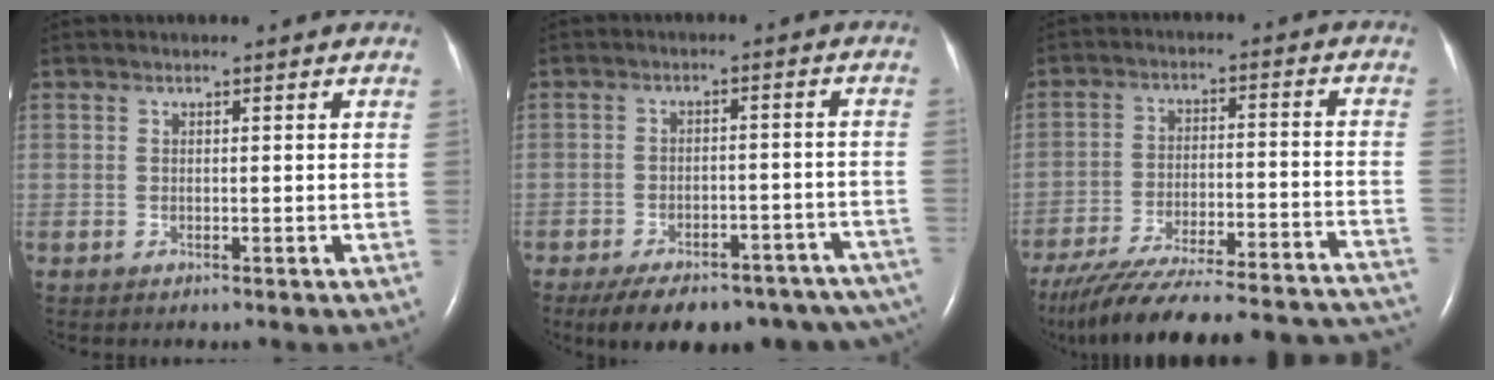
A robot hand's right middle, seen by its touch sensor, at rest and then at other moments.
{"total": 22.2, "force": [-17.5, 8.5, 10.7], "torque": [-0.131, 0.006, -0.213]}
{"total": 34.3, "force": [-30.7, 4.6, 14.7], "torque": [-0.191, -0.040, -0.412]}